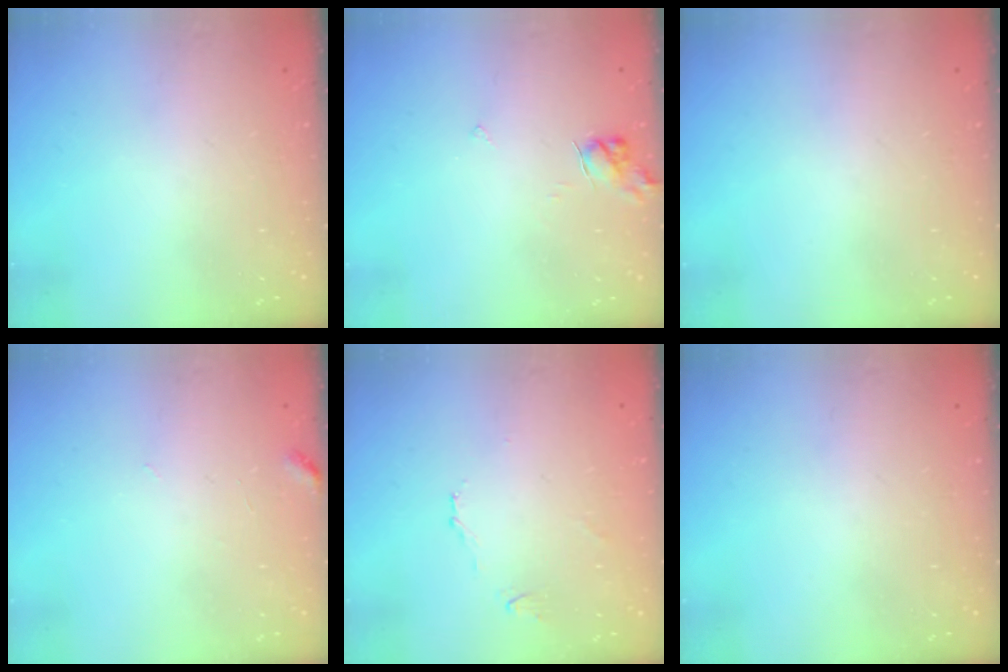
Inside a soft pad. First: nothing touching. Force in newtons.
{"total": 5.1, "press": 5.1, "slide": 0.4}
{"total": 0.0}
{"total": 3.2, "press": 3.2, "slide": 0.4}
{"total": 2.7, "press": 2.6, "slide": 0.6}
{"total": 0.0}